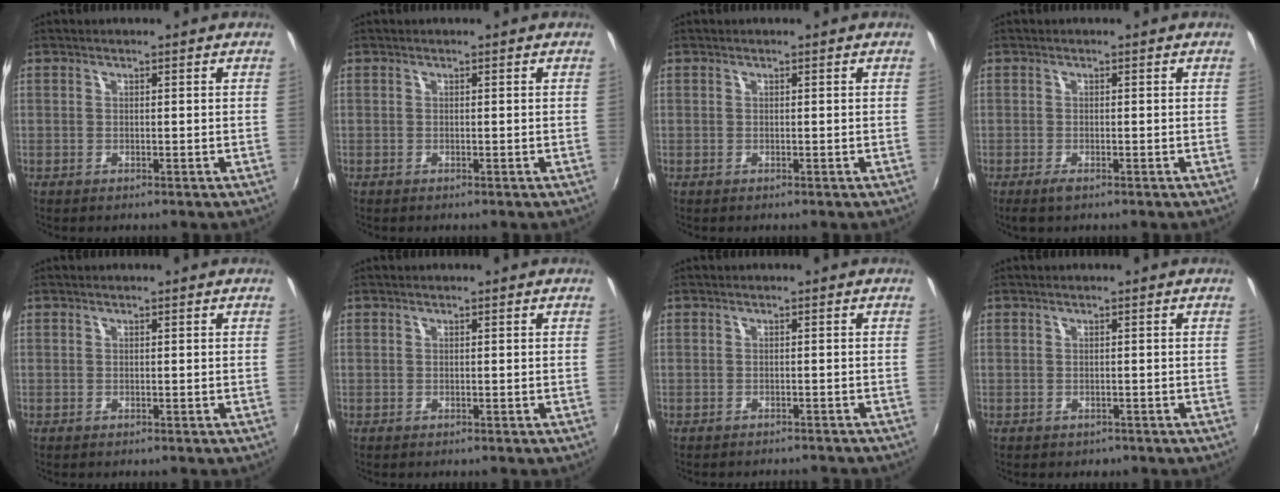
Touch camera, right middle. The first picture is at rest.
{"total": 0.0}
{"total": 0.0}
{"total": 1.7, "force": [-1.1, 0.4, 1.2], "torque": [-0.024, -0.007, -0.021]}
{"total": 0.0}
{"total": 0.0}
{"total": 4.4, "force": [-4.1, 1.1, 1.3], "torque": [-0.030, -0.010, -0.054]}
{"total": 1.0, "force": [-0.5, 0.9, 0.2], "torque": [-0.006, -0.003, -0.005]}